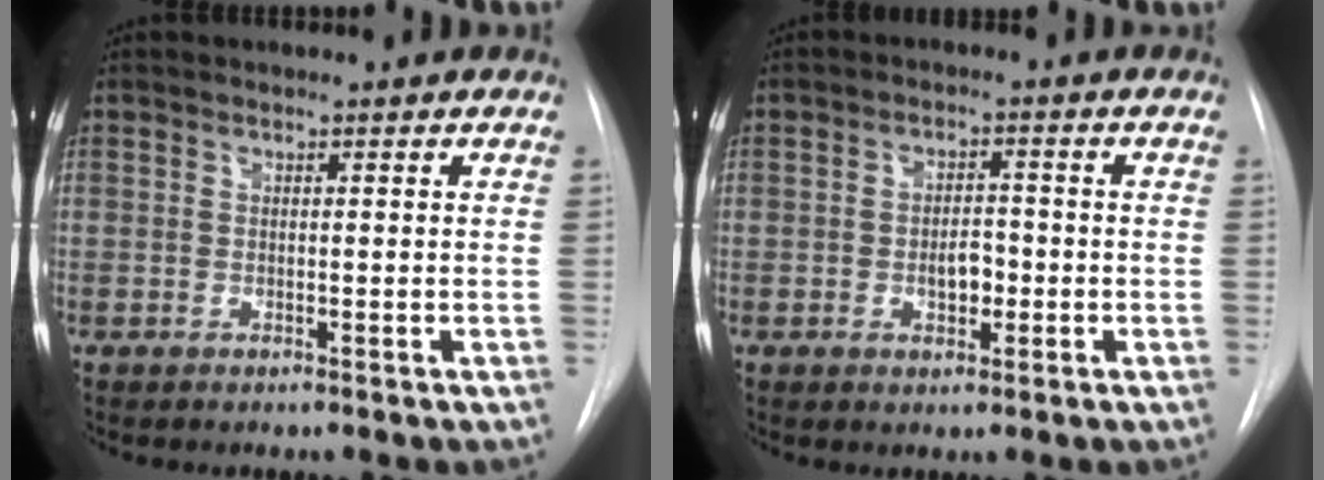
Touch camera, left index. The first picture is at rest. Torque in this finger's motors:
{"motor_torque": [0.33, -0.20, 0.08, 0.02]}